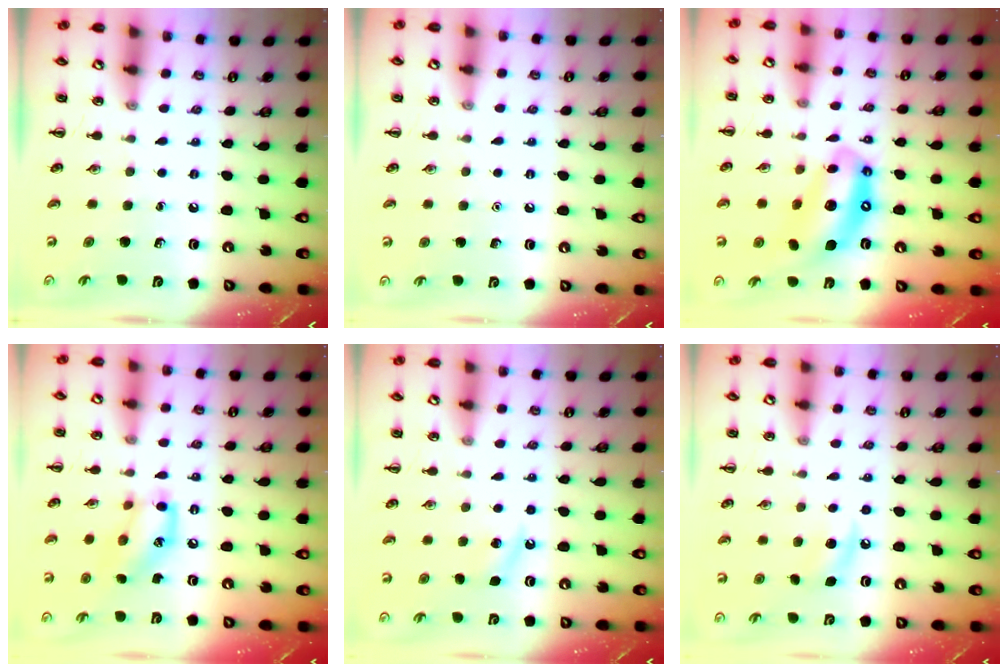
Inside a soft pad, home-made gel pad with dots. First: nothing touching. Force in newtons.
{"total": 1.6, "press": 1.6, "slide": 0.1}
{"total": 13.8, "press": 13.4, "slide": 3.3}
{"total": 11.7, "press": 11.7, "slide": 0.8}
{"total": 4.0, "press": 3.8, "slide": 1.1}
{"total": 6.3, "press": 6.1, "slide": 1.5}